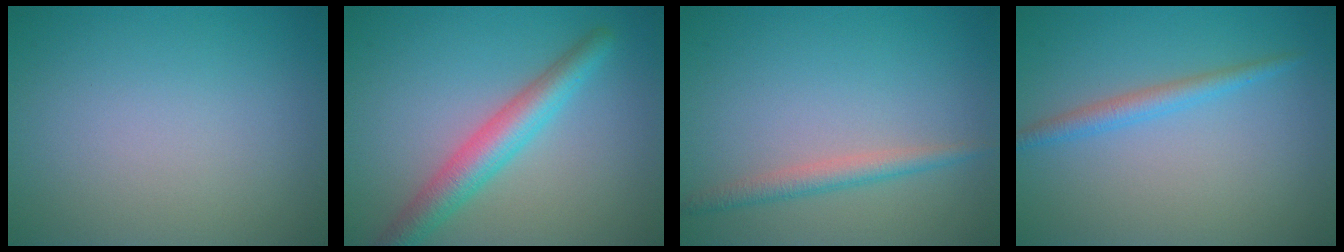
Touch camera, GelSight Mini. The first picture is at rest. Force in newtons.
{"total": 4.5, "press": 4.5, "slide": 0.1}
{"total": 2.0, "press": 2.0, "slide": 0.0}
{"total": 2.0, "press": 2.0, "slide": 0.1}